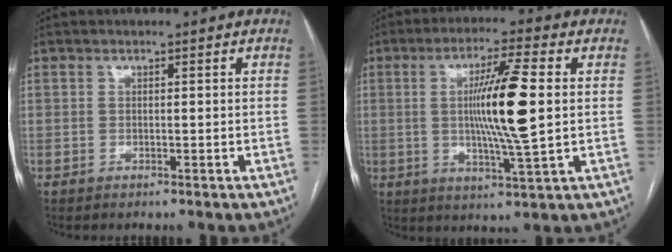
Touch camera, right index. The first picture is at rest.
{"total": 11.9, "force": [1.0, -0.1, 11.9], "torque": [-0.215, -0.006, 0.018]}